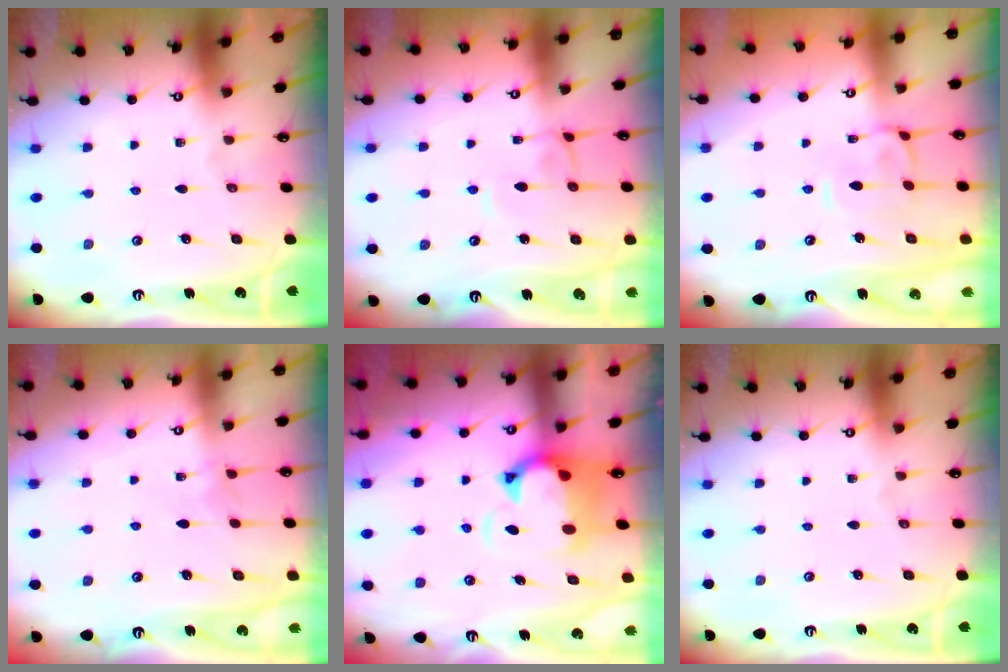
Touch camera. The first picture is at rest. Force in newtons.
{"total": 0.8, "press": 0.7, "slide": 0.3}
{"total": 1.4, "press": 1.1, "slide": 0.9}
{"total": 2.3, "press": 2.3, "slide": 0.4}
{"total": 3.0, "press": 2.7, "slide": 1.3}
{"total": 0.0}